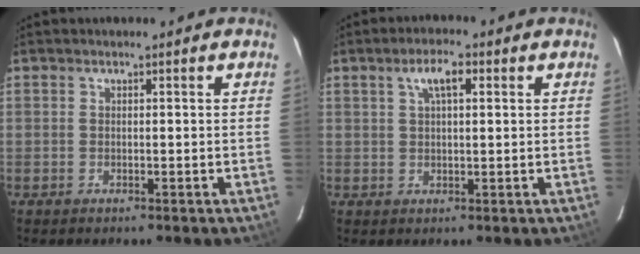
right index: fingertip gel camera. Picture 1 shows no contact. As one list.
[{"total": 4.6, "force": [1.9, 1.6, 3.8], "torque": [-0.068, 0.014, 0.034]}]